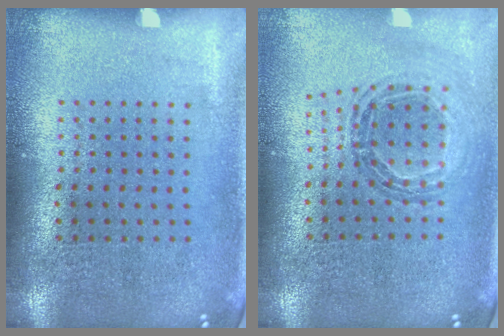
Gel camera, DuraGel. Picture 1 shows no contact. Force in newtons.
{"total": 0.8, "press": 0.8, "slide": 0.1}